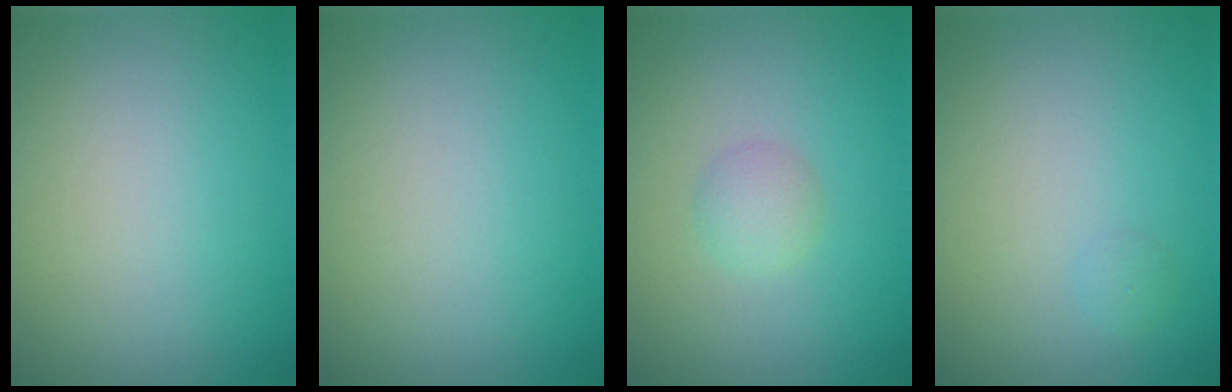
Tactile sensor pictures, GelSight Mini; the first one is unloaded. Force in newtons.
{"total": 0.0}
{"total": 1.6, "press": 1.6, "slide": 0.0}
{"total": 0.7, "press": 0.7, "slide": 0.1}